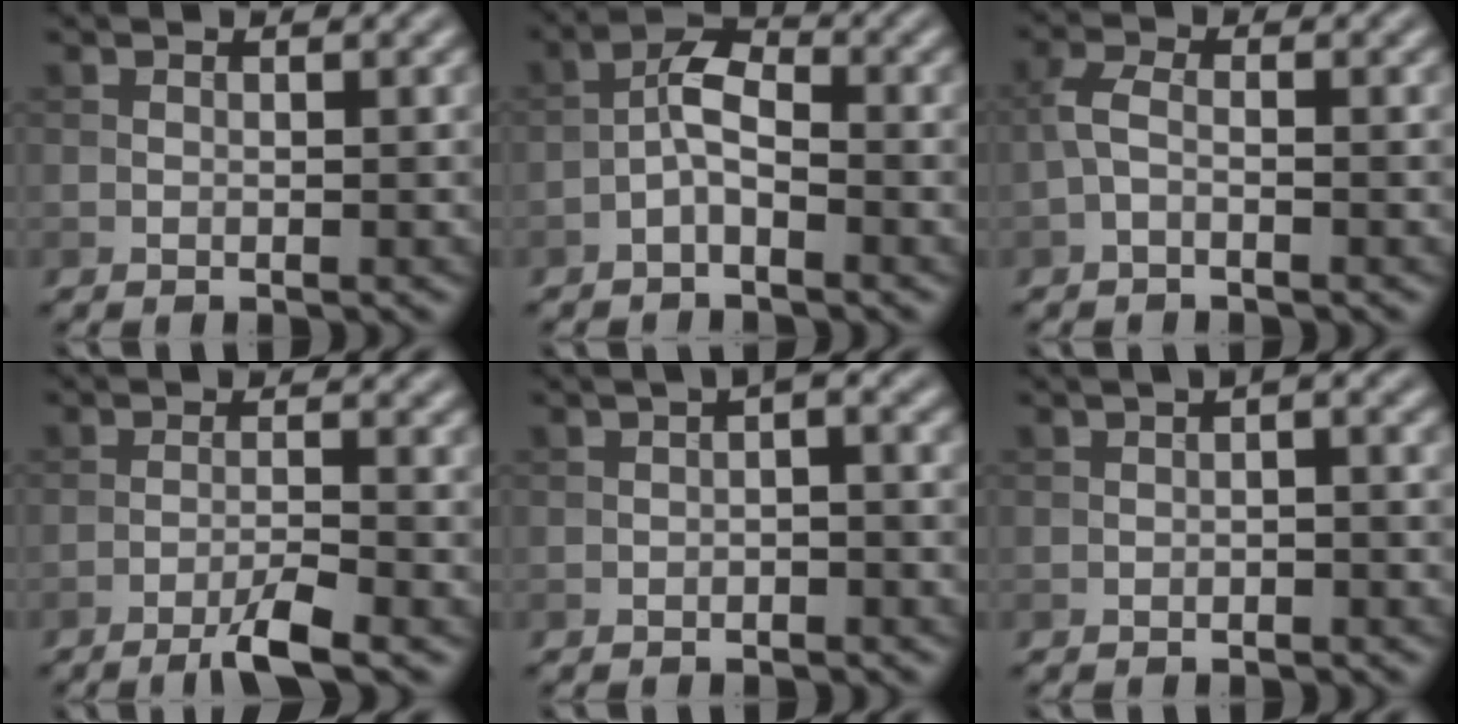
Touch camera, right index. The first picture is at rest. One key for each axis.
{"total": 2.9, "fx": -1.3, "fy": 1.1, "fz": 2.3, "tx": -0.041, "ty": 0.014, "tz": -0.031}
{"total": 2.1, "fx": -0.7, "fy": 0.9, "fz": 1.7, "tx": -0.040, "ty": 0.005, "tz": -0.020}
{"total": 3.4, "fx": -2.2, "fy": 0.3, "fz": 2.6, "tx": -0.045, "ty": 0.004, "tz": -0.049}
{"total": 1.9, "fx": -0.2, "fy": 0.7, "fz": 1.8, "tx": -0.024, "ty": 0.006, "tz": -0.005}
{"total": 1.6, "fx": -0.1, "fy": 0.5, "fz": 1.5, "tx": -0.022, "ty": 0.003, "tz": -0.003}